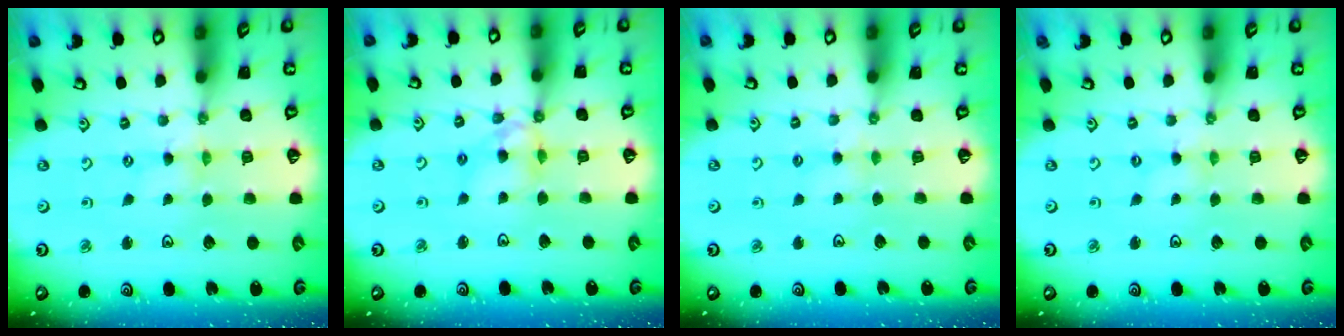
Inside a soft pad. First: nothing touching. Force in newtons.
{"total": 10.4, "press": 10.3, "slide": 1.1}
{"total": 2.8, "press": 2.8, "slide": 0.5}
{"total": 0.0}